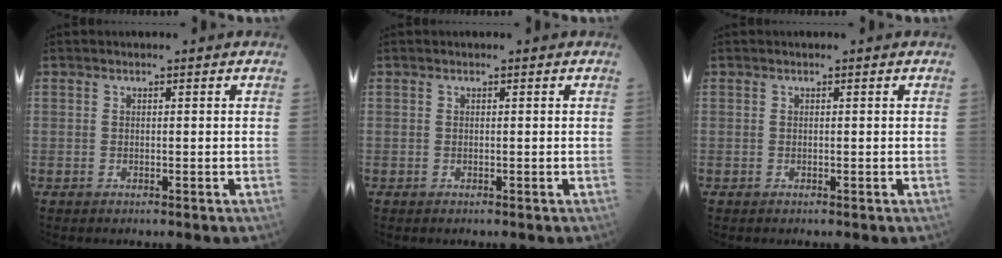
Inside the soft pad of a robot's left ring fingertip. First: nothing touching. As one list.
[{"total": 0.0}, {"total": 0.0}]